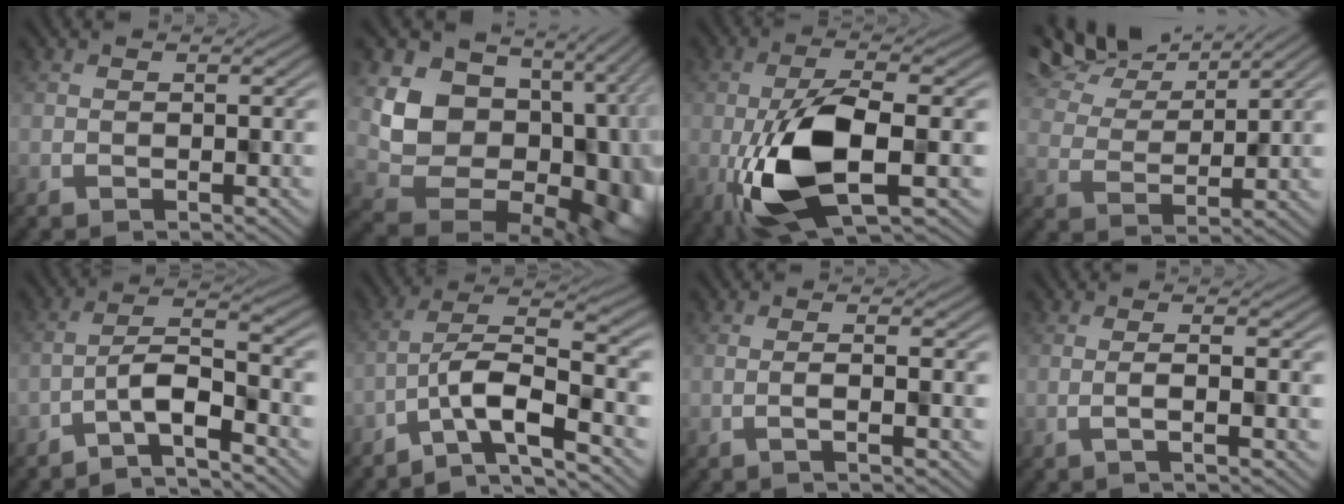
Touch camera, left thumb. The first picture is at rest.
{"total": 13.8, "force": [3.0, 11.1, 7.8], "torque": [-0.116, -0.052, 0.079]}
{"total": 11.5, "force": [-2.1, 4.8, 10.3], "torque": [-0.221, -0.017, -0.044]}
{"total": 9.3, "force": [8.6, 1.6, 3.0], "torque": [-0.078, 0.017, 0.154]}
{"total": 6.7, "force": [-4.0, 1.8, 5.0], "torque": [-0.071, 0.008, -0.080]}
{"total": 8.5, "force": [-3.8, 2.9, 7.0], "torque": [-0.126, 0.001, -0.077]}
{"total": 1.6, "force": [0.3, 0.0, 1.6], "torque": [-0.013, 0.011, -0.013]}
{"total": 2.0, "force": [0.5, 0.0, 2.0], "torque": [-0.021, 0.010, -0.012]}